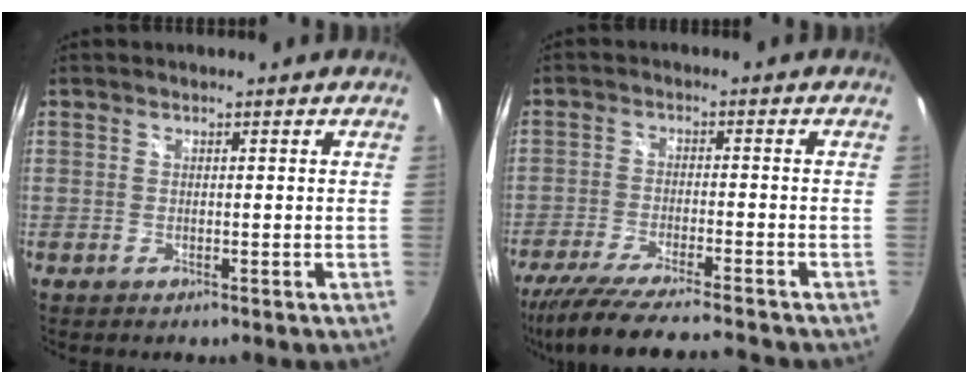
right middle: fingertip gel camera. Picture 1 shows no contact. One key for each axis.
{"total": 14.4, "fx": -12.8, "fy": 0.5, "fz": 6.7, "tx": -0.142, "ty": -0.030, "tz": -0.214}